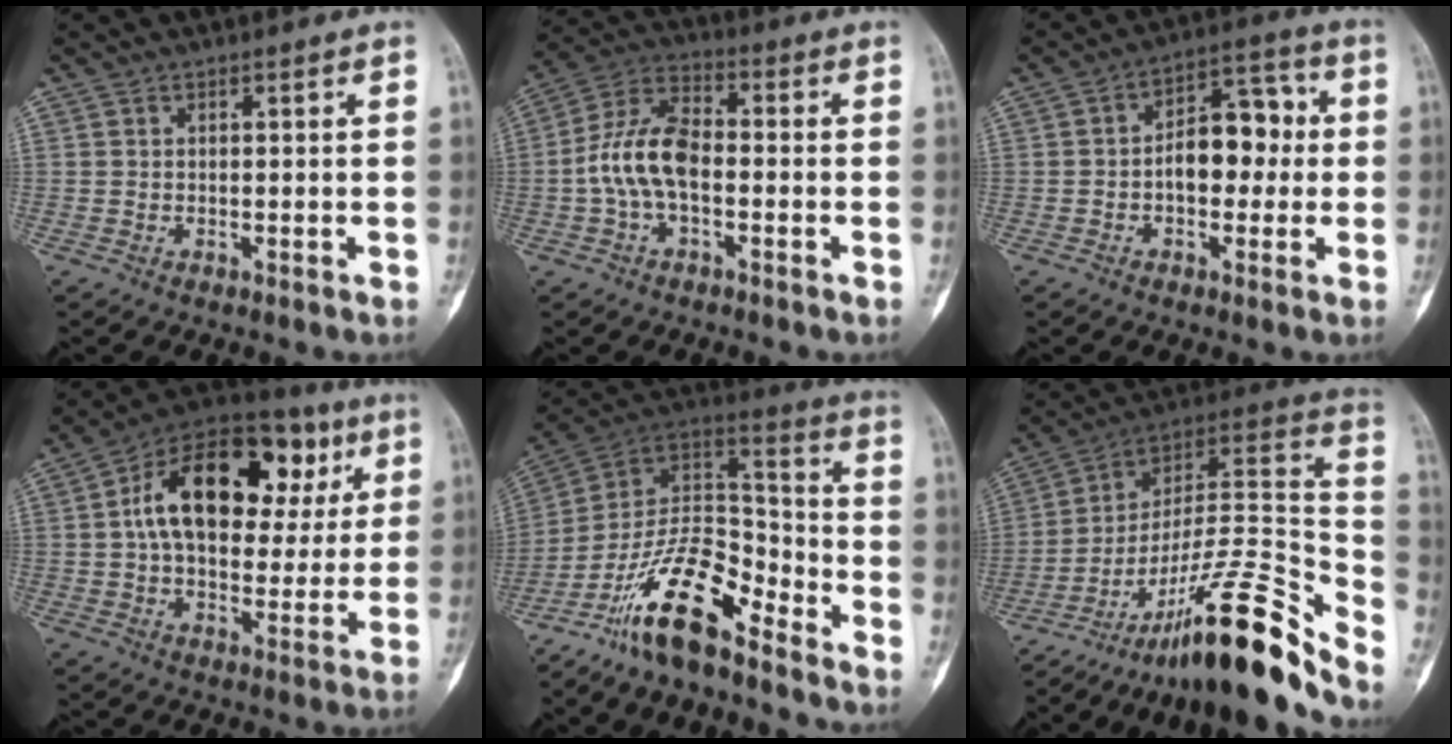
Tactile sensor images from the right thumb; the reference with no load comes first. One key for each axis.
{"total": 11.0, "fx": -1.5, "fy": 6.0, "fz": 9.1, "tx": -0.181, "ty": 0.037, "tz": -0.038}
{"total": 10.6, "fx": -0.4, "fy": 6.6, "fz": 8.3, "tx": -0.090, "ty": 0.035, "tz": -0.015}
{"total": 23.1, "fx": 6.2, "fy": 13.9, "fz": 17.4, "tx": -0.235, "ty": 0.020, "tz": 0.086}
{"total": 17.5, "fx": -11.8, "fy": 6.3, "fz": 11.2, "tx": -0.189, "ty": 0.096, "tz": -0.218}
{"total": 27.6, "fx": -19.9, "fy": 5.0, "fz": 18.6, "tx": -0.234, "ty": 0.123, "tz": -0.320}